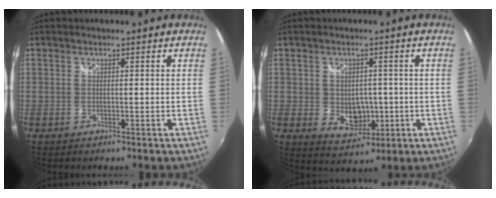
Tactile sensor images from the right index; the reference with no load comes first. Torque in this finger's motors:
{"motor_torque": [0.56, 0.00, 0.29, 0.07]}